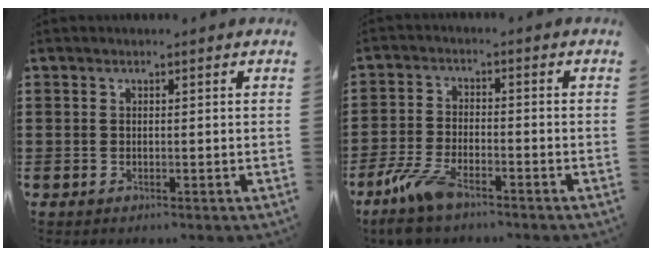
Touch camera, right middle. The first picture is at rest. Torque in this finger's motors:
{"motor_torque": [2.14, 0.00, 0.17, 0.13]}